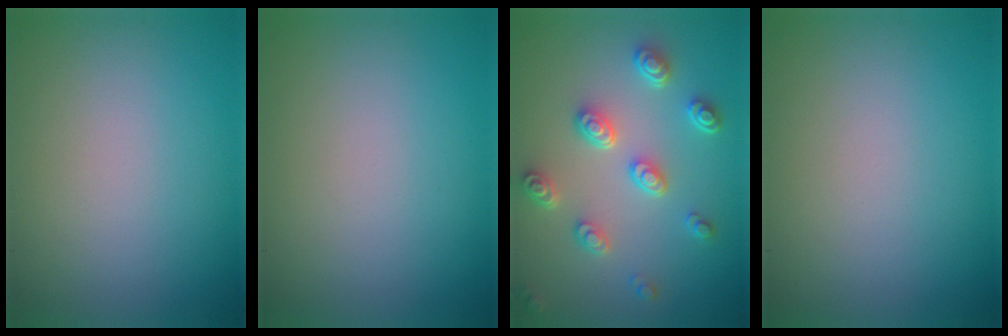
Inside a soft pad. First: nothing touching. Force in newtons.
{"total": 0.0}
{"total": 4.5, "press": 3.5, "slide": 2.8}
{"total": 0.0}